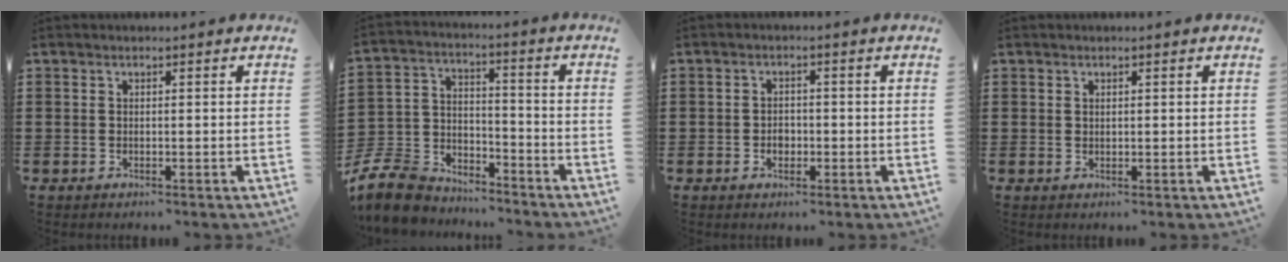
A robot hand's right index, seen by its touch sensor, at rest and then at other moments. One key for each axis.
{"total": 10.0, "fx": -9.1, "fy": 3.1, "fz": 2.6, "tx": -0.081, "ty": 0.017, "tz": -0.185}
{"total": 1.8, "fx": -0.6, "fy": 1.3, "fz": 1.1, "tx": -0.024, "ty": 0.002, "tz": -0.012}
{"total": 0.6, "fx": 0.4, "fy": 0.4, "fz": 0.2, "tx": -0.006, "ty": 0.002, "tz": 0.008}